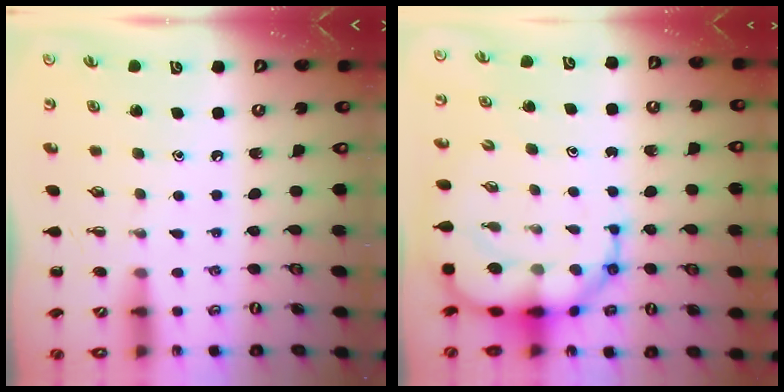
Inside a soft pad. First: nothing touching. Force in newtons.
{"total": 11.5, "press": 11.0, "slide": 3.4}